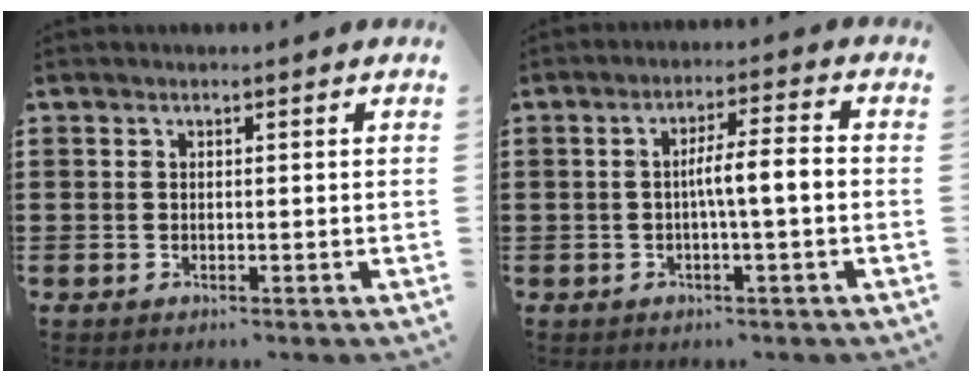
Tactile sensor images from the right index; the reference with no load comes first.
{"total": 4.7, "force": [-0.6, 0.4, 4.6], "torque": [-0.084, 0.001, -0.015]}